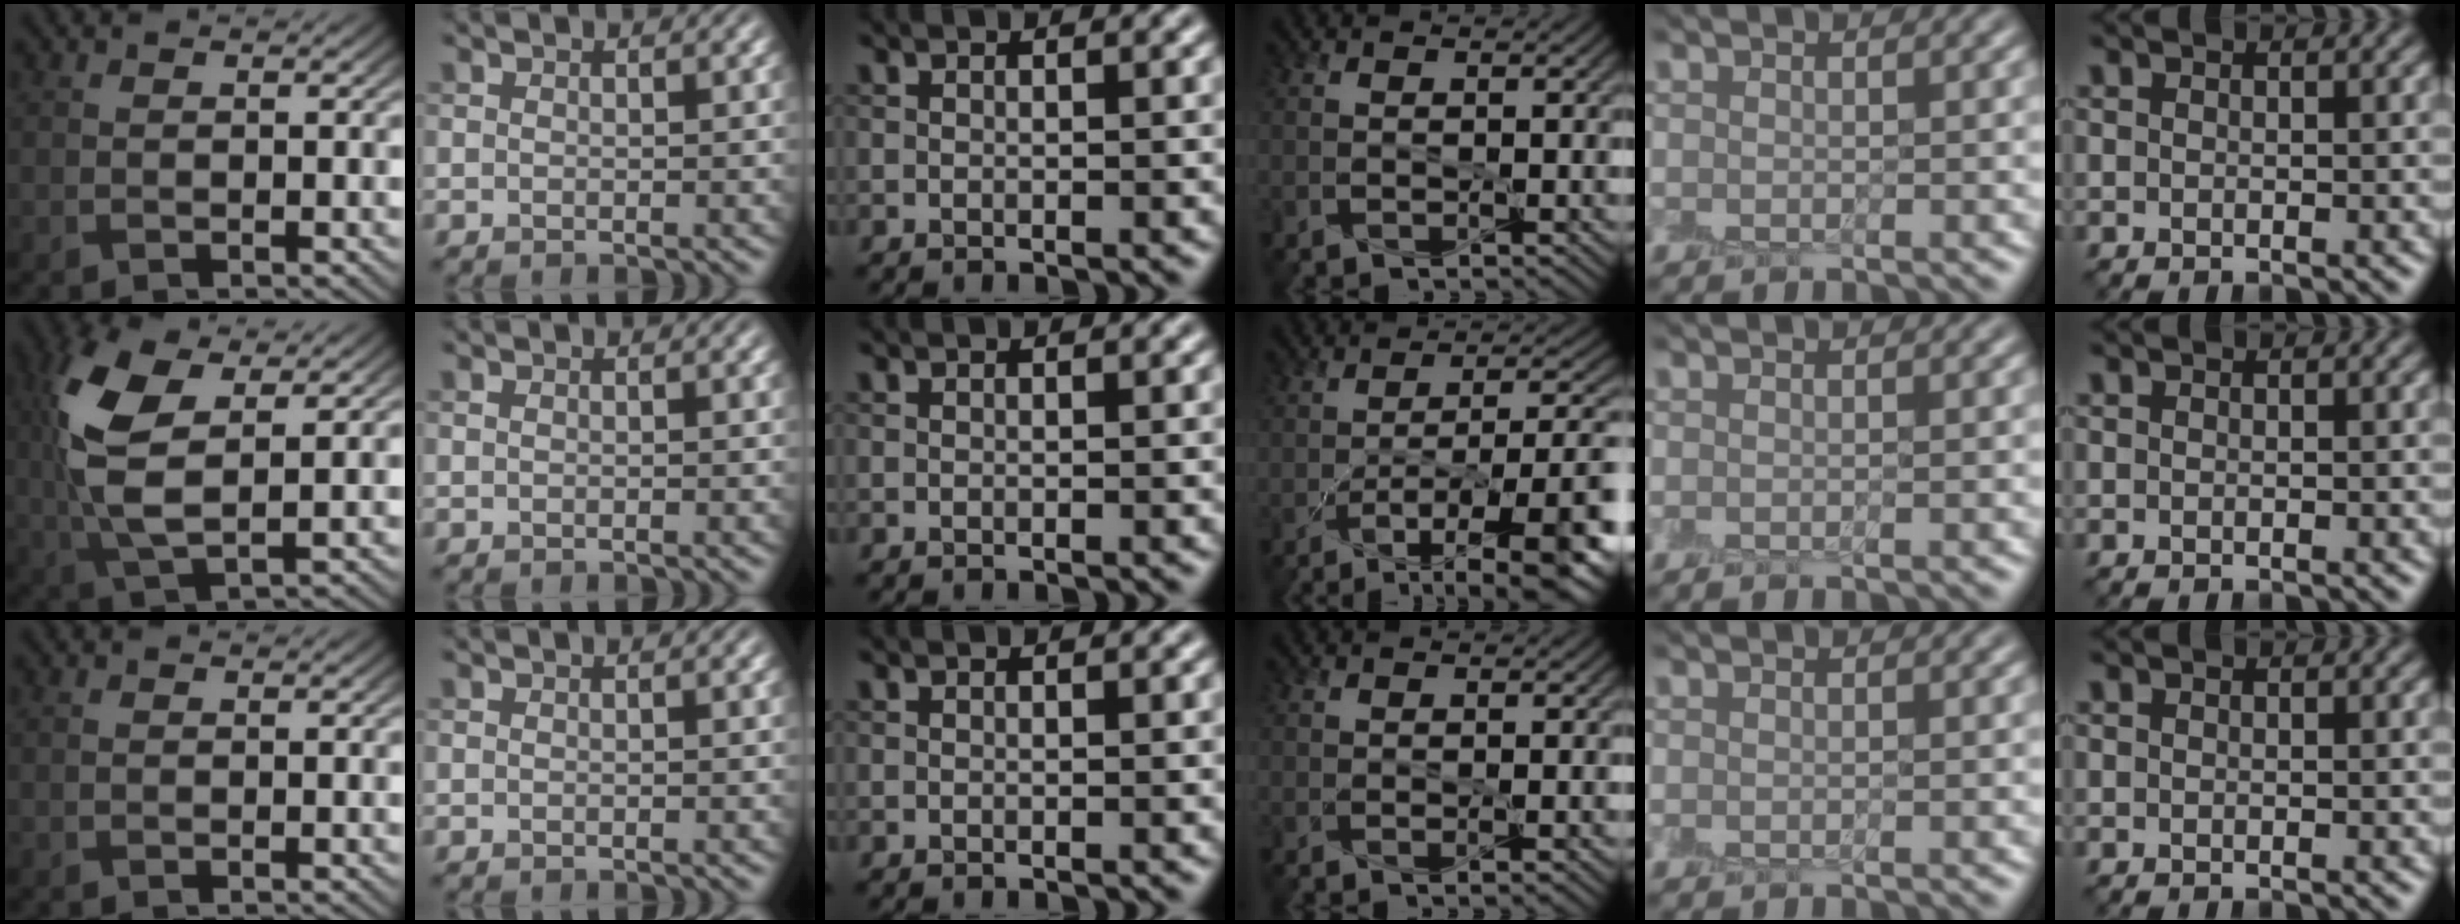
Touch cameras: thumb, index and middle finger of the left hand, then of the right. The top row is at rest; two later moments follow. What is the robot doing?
{"motion": "peel", "object": "small bumper sticker"}